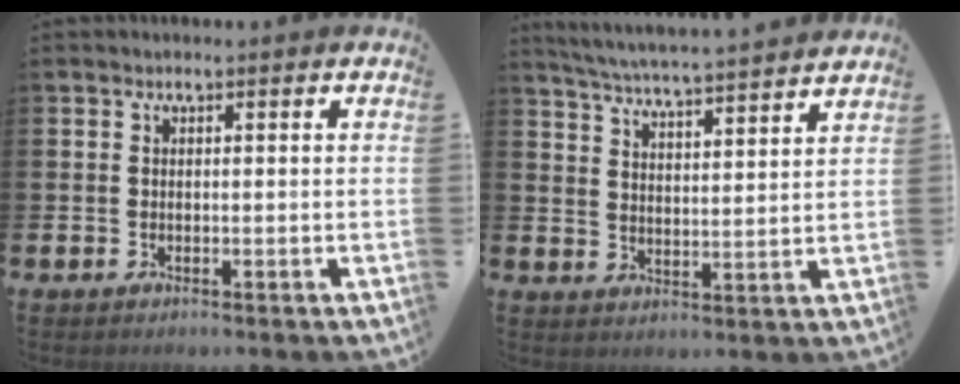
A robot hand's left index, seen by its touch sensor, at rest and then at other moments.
{"total": 5.7, "force": [5.6, -0.4, 1.2], "torque": [-0.046, -0.044, 0.096]}